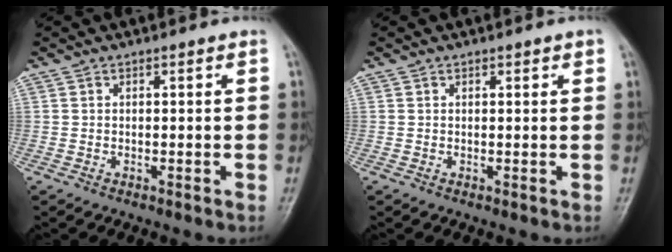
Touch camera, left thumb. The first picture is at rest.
{"total": 1.1, "force": [0.7, 0.4, 0.7], "torque": [-0.004, -0.001, 0.008]}